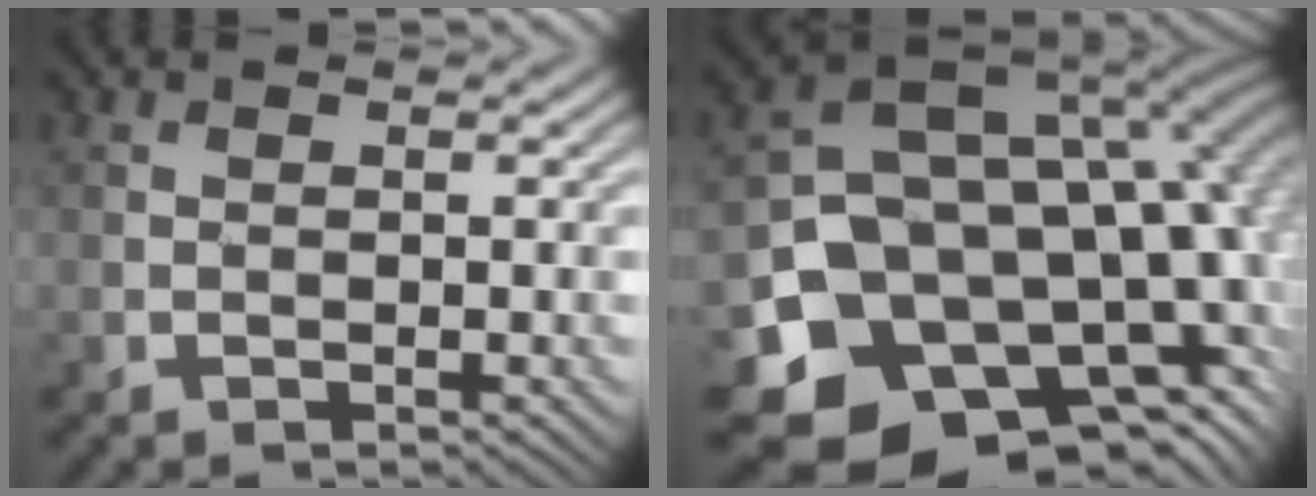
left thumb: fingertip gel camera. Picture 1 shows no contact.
{"total": 21.4, "force": [-6.1, 16.5, 12.2], "torque": [-0.230, -0.044, -0.050]}